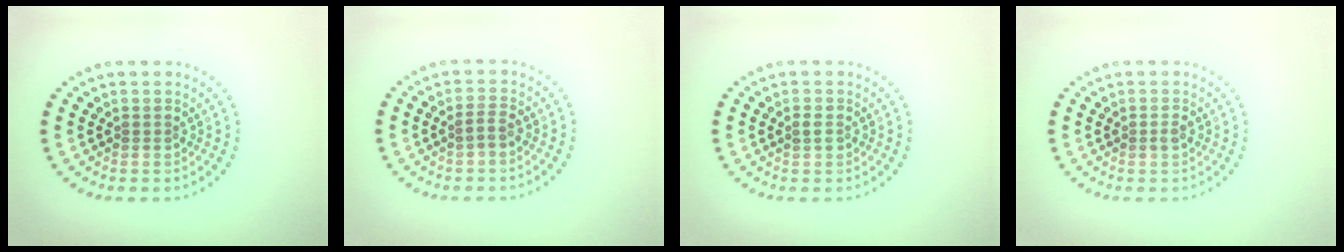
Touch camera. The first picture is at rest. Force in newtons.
{"total": 0.8, "press": 0.6, "slide": 0.6}
{"total": 1.1, "press": 1.1, "slide": 0.1}
{"total": 0.9, "press": 0.9, "slide": 0.0}